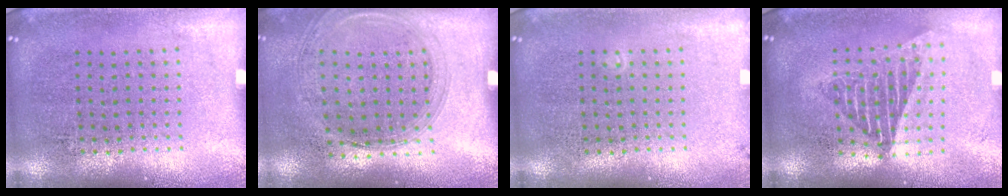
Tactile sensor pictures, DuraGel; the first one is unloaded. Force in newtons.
{"total": 1.3, "press": 1.2, "slide": 0.6}
{"total": 0.6, "press": 0.6, "slide": 0.2}
{"total": 1.6, "press": 1.4, "slide": 0.9}